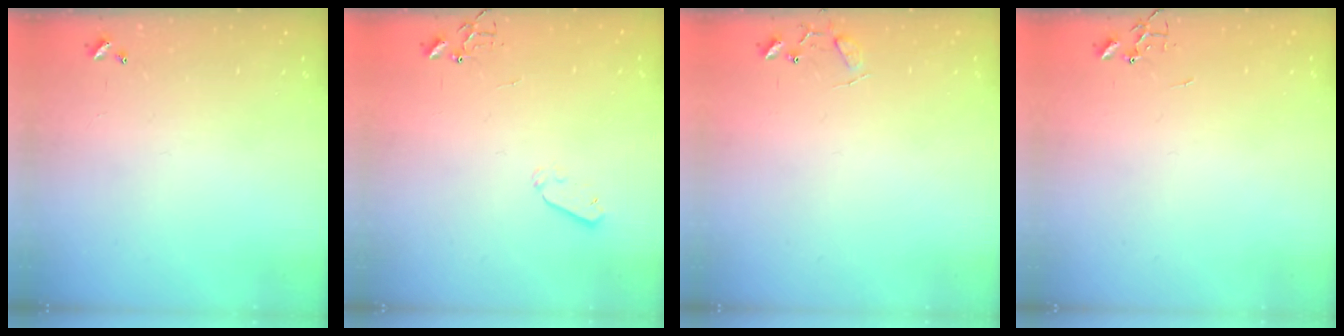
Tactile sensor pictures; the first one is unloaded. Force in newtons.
{"total": 4.2, "press": 4.2, "slide": 0.7}
{"total": 8.0, "press": 8.0, "slide": 0.5}
{"total": 0.0}